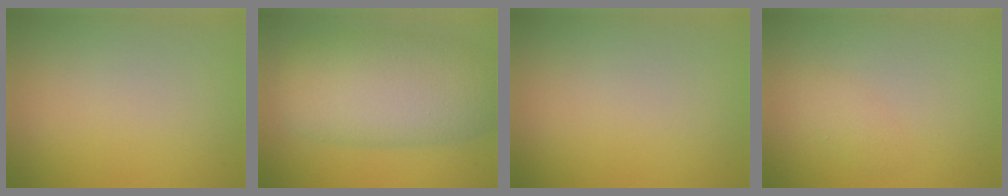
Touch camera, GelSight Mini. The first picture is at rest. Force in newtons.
{"total": 10.0, "press": 9.9, "slide": 0.4}
{"total": 0.0}
{"total": 1.1, "press": 1.1, "slide": 0.0}